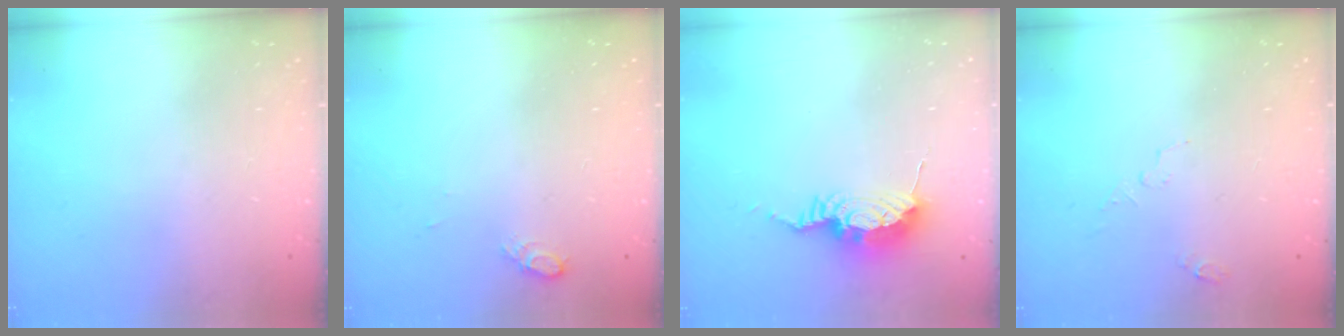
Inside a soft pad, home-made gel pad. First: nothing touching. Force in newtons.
{"total": 5.7, "press": 5.4, "slide": 1.9}
{"total": 9.4, "press": 9.4, "slide": 0.9}
{"total": 5.1, "press": 3.0, "slide": 4.1}